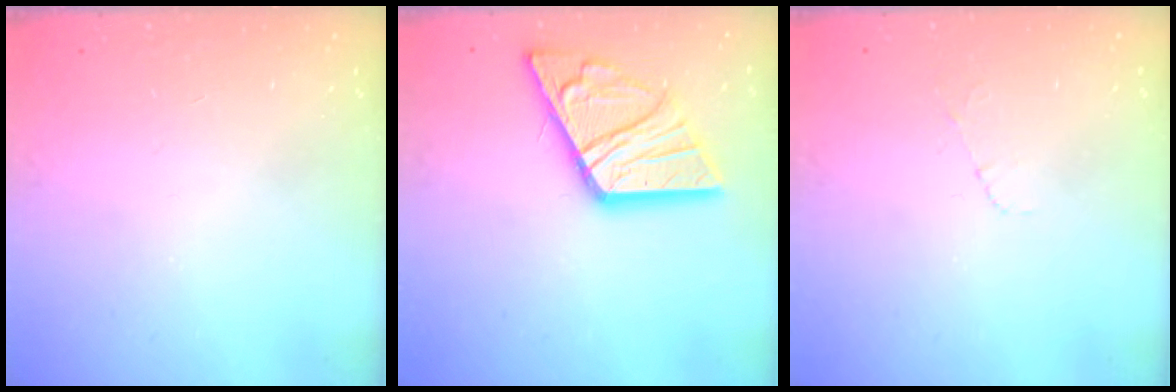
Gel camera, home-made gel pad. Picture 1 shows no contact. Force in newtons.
{"total": 13.3, "press": 13.3, "slide": 0.9}
{"total": 3.3, "press": 3.3, "slide": 0.4}